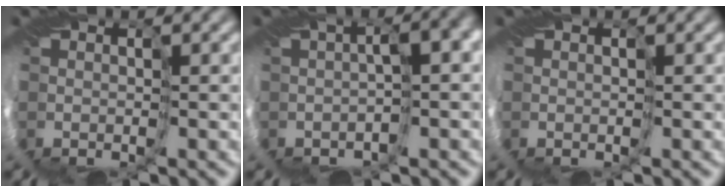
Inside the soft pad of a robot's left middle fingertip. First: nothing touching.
{"total": 4.4, "force": [-0.8, 1.4, 4.1], "torque": [-0.049, 0.012, -0.007]}
{"total": 0.0}